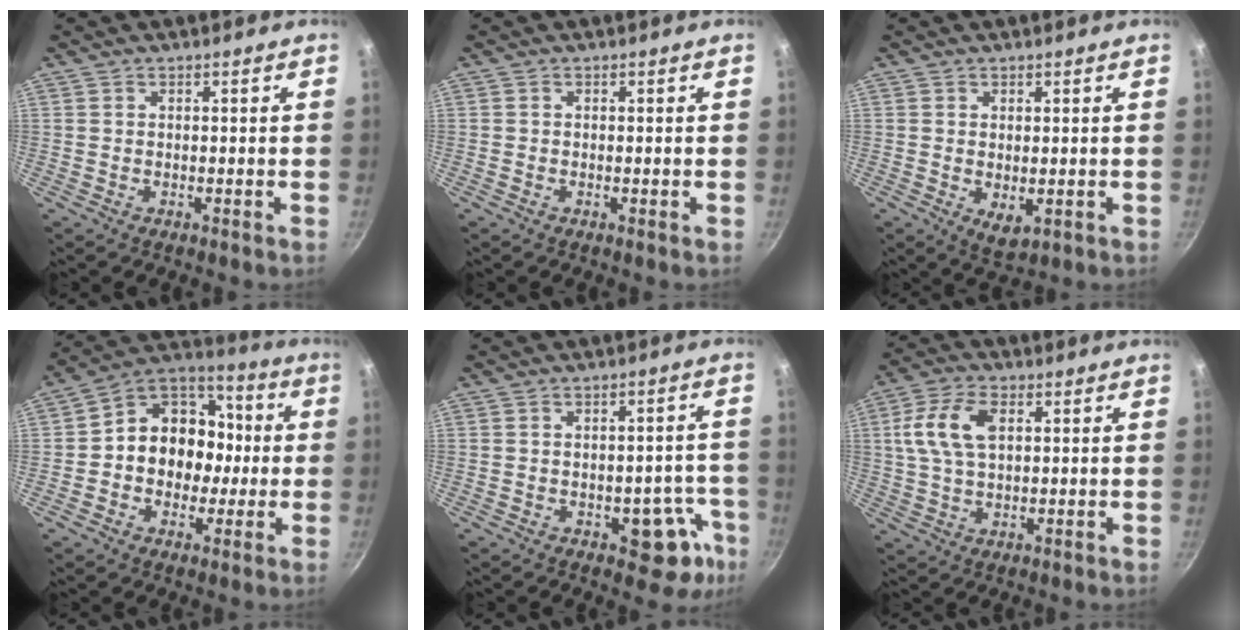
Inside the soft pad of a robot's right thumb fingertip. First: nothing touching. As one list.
[{"total": 0.0}, {"total": 3.7, "force": [-0.2, 2.1, 3.0], "torque": [-0.044, -0.016, 0.003]}, {"total": 15.3, "force": [-0.9, 12.8, 8.4], "torque": [-0.083, 0.042, -0.032]}, {"total": 9.4, "force": [-3.9, 5.5, 6.6], "torque": [-0.014, 0.026, -0.042]}, {"total": 10.0, "force": [2.4, 5.9, 7.7], "torque": [-0.144, 0.011, 0.040]}]